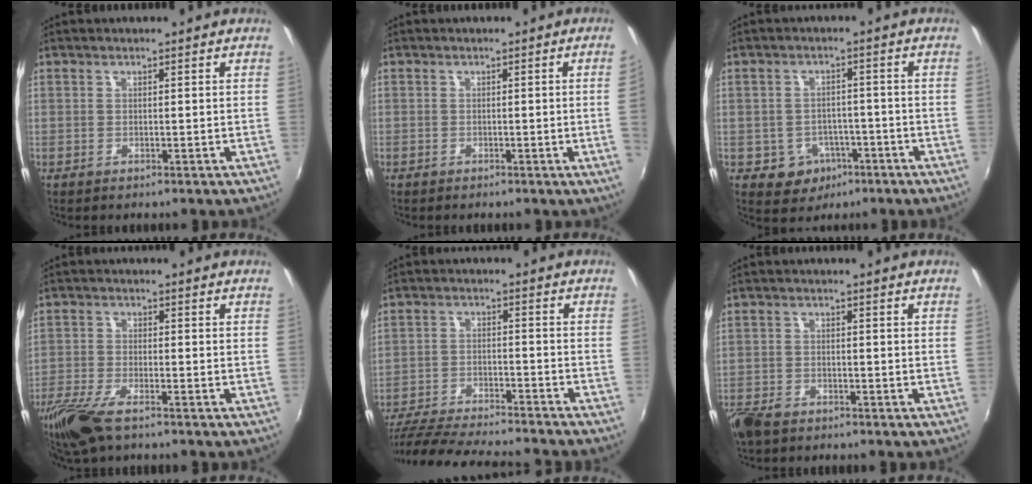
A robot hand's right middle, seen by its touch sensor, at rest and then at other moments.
{"total": 2.2, "force": [-0.2, -1.4, 1.7], "torque": [-0.023, -0.014, 0.003]}
{"total": 6.1, "force": [-2.9, 5.2, 1.5], "torque": [-0.041, 0.011, -0.027]}
{"total": 9.6, "force": [-6.9, 2.7, 6.2], "torque": [-0.155, -0.032, -0.137]}
{"total": 20.1, "force": [-17.8, 2.4, 9.0], "torque": [-0.177, -0.033, -0.277]}
{"total": 6.6, "force": [-5.0, 3.2, 2.8], "torque": [-0.084, -0.018, -0.098]}